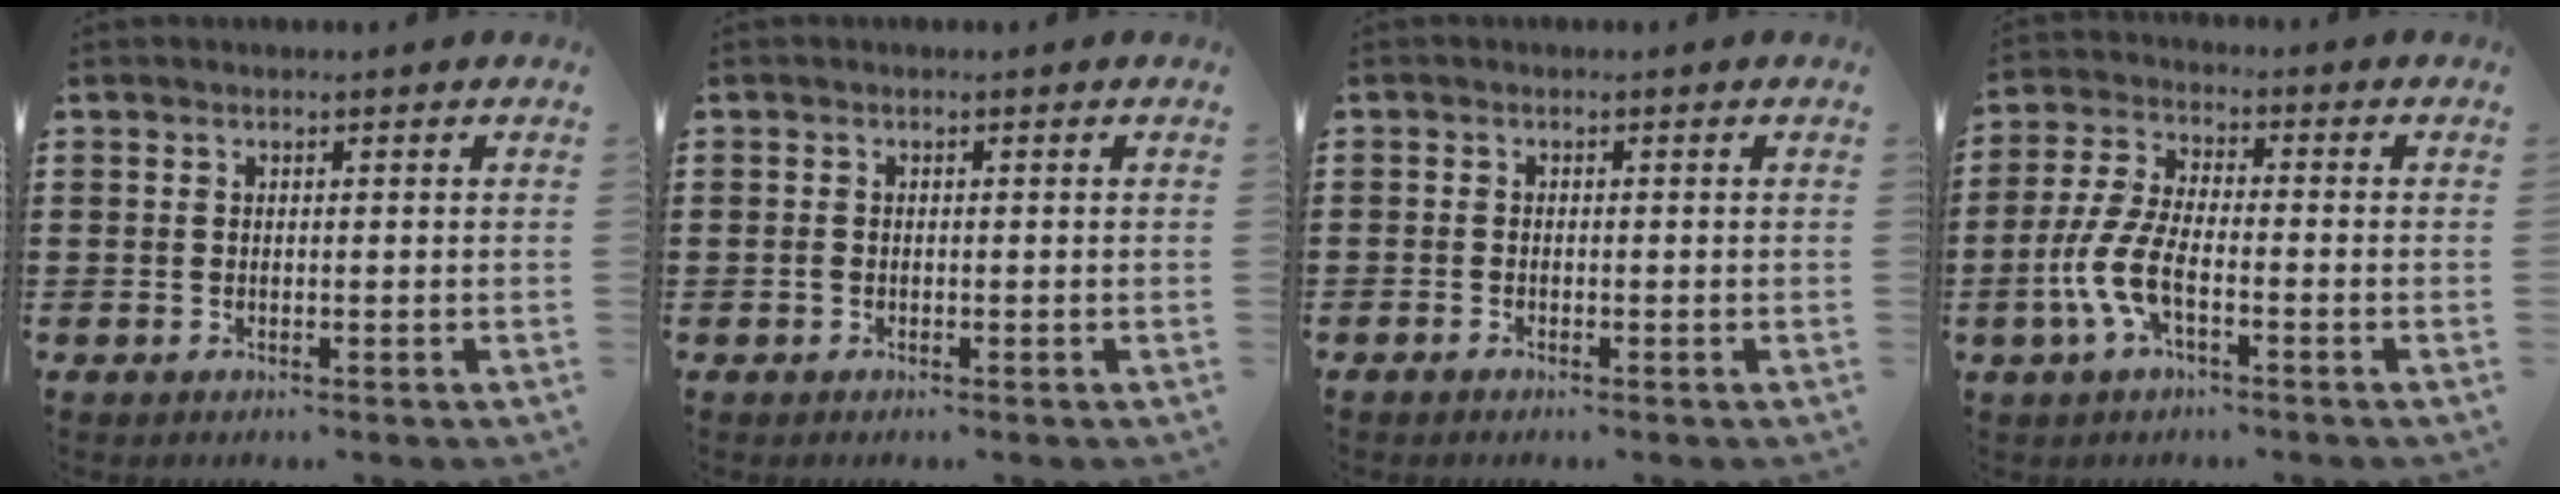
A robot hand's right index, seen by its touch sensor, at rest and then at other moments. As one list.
[{"total": 0.6, "force": [-0.3, 0.4, 0.4], "torque": [-0.008, -0.002, -0.006]}, {"total": 0.6, "force": [-0.6, 0.1, 0.1], "torque": [-0.004, -0.004, -0.011]}, {"total": 7.6, "force": [-3.0, 2.9, 6.4], "torque": [-0.156, -0.014, -0.060]}]